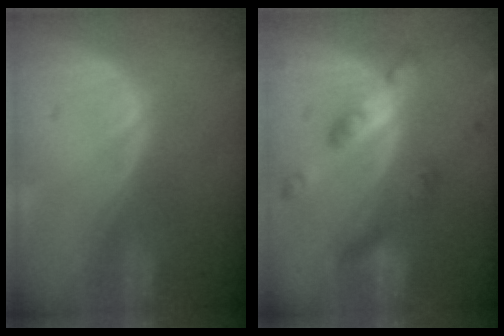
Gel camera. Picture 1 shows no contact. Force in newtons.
{"total": 6.4, "press": 6.4, "slide": 0.4}